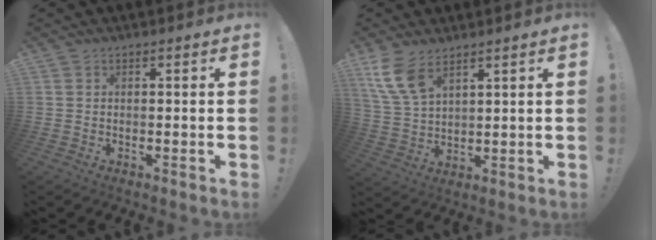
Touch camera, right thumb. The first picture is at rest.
{"total": 9.2, "force": [6.1, 3.9, 5.6], "torque": [-0.110, -0.027, 0.118]}